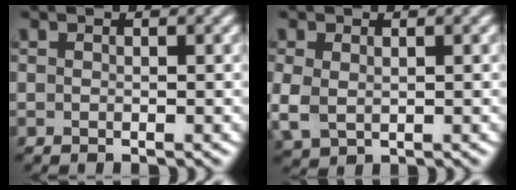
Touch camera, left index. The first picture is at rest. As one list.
[{"total": 2.9, "force": [-0.3, 2.1, 2.0], "torque": [-0.050, -0.012, 0.000]}]